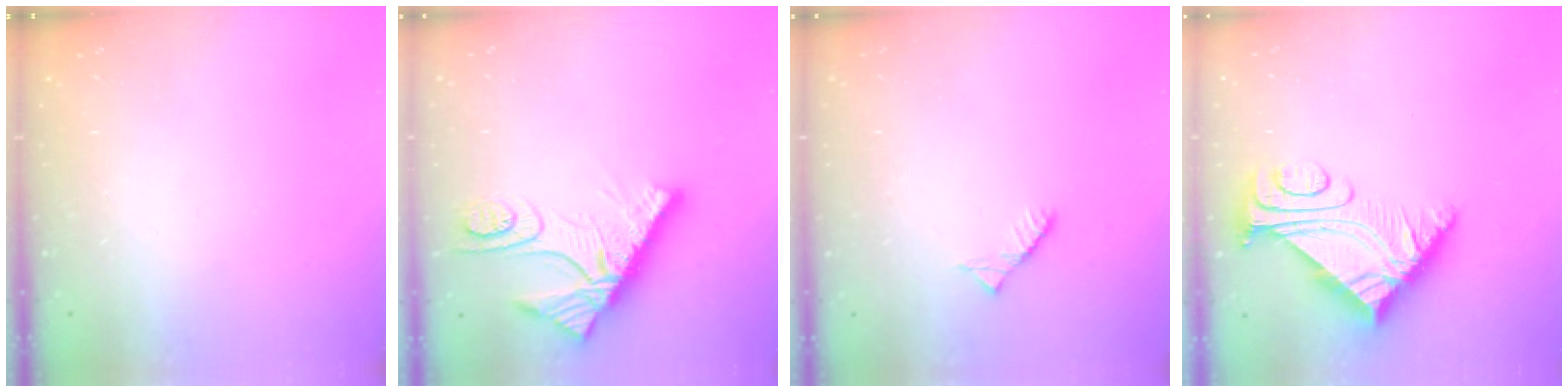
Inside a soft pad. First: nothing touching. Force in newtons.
{"total": 10.7, "press": 10.6, "slide": 1.1}
{"total": 2.6, "press": 2.6, "slide": 0.4}
{"total": 7.9, "press": 7.8, "slide": 0.8}